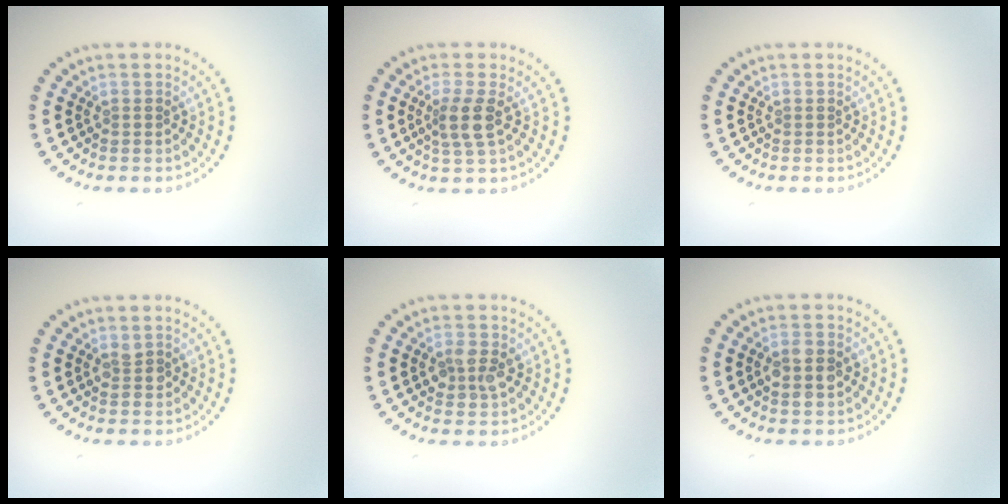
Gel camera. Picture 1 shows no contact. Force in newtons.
{"total": 2.6, "press": 2.1, "slide": 1.5}
{"total": 0.0}
{"total": 0.9, "press": 0.9, "slide": 0.2}
{"total": 2.4, "press": 2.4, "slide": 0.0}
{"total": 2.5, "press": 2.5, "slide": 0.2}